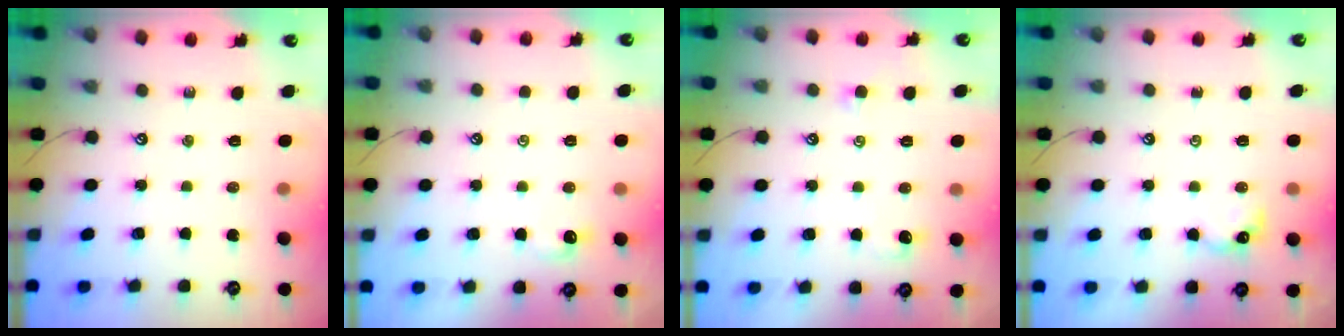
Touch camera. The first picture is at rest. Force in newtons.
{"total": 0.9, "press": 0.8, "slide": 0.4}
{"total": 1.0, "press": 0.7, "slide": 0.7}
{"total": 2.9, "press": 2.9, "slide": 0.3}